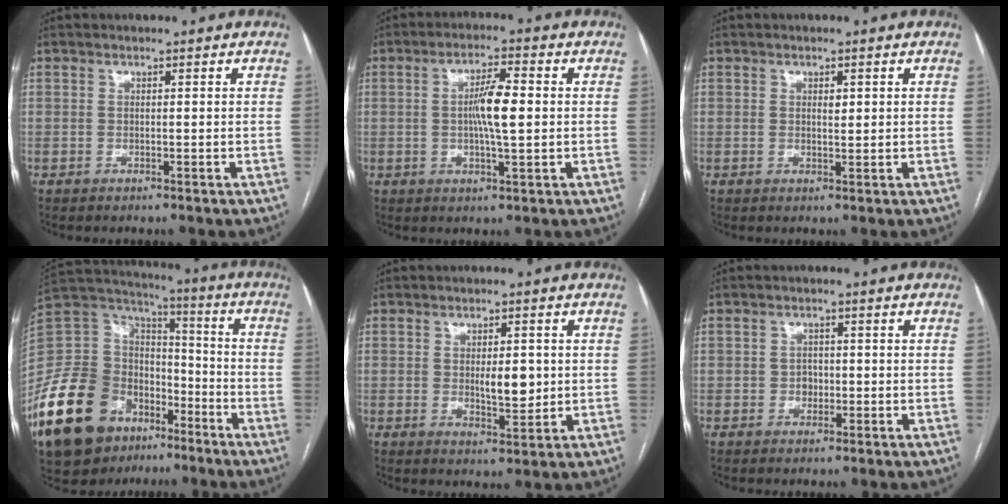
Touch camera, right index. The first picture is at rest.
{"total": 6.5, "force": [0.1, 0.8, 6.5], "torque": [-0.120, 0.006, -0.001]}
{"total": 1.3, "force": [0.4, 0.5, 1.1], "torque": [-0.018, -0.001, 0.007]}
{"total": 23.7, "force": [-14.1, 15.1, 11.6], "torque": [-0.259, 0.056, -0.242]}
{"total": 4.8, "force": [0.2, 1.9, 4.4], "torque": [-0.069, -0.006, 0.008]}
{"total": 1.7, "force": [-0.4, 1.4, 0.8], "torque": [-0.009, 0.006, -0.005]}